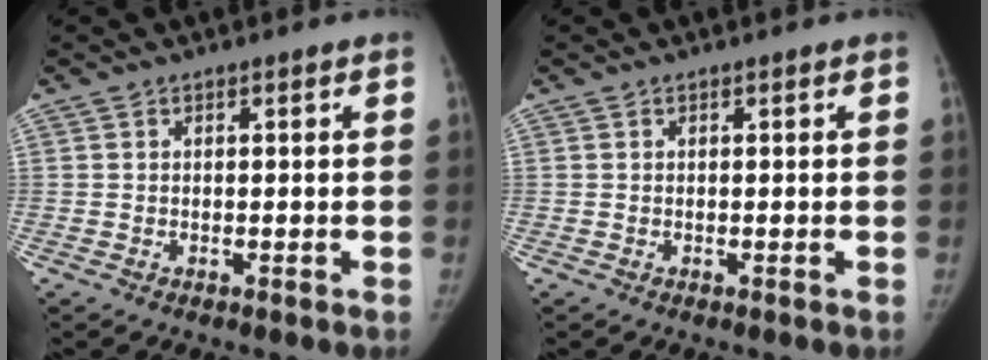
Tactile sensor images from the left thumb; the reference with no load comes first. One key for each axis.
{"total": 0.0}